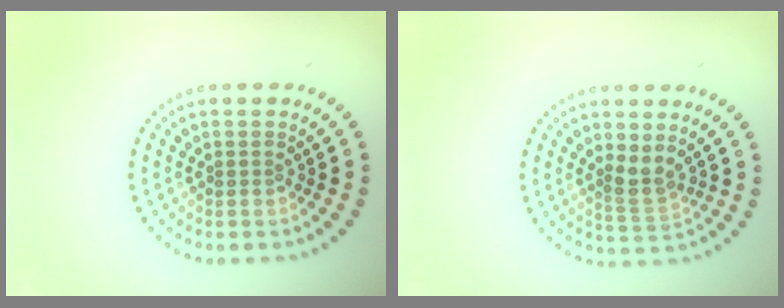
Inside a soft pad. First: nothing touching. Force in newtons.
{"total": 2.1, "press": 1.6, "slide": 1.4}